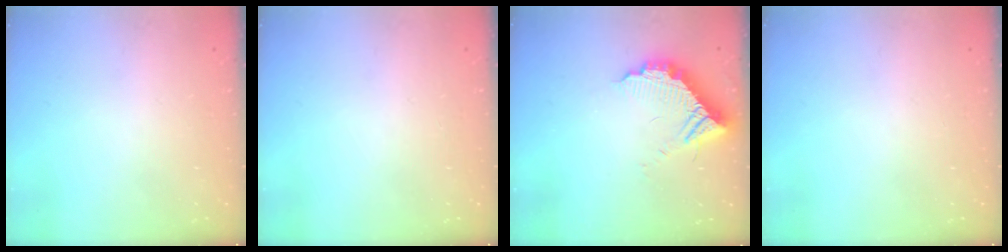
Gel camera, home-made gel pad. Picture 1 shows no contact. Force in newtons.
{"total": 0.0}
{"total": 10.6, "press": 10.6, "slide": 0.2}
{"total": 0.0}